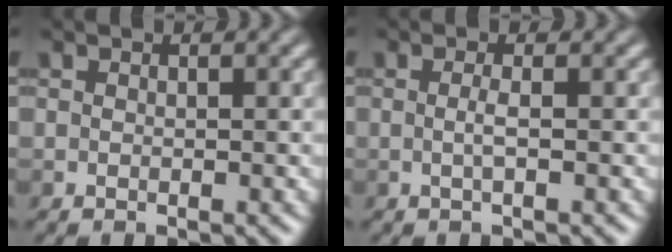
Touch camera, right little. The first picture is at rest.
{"total": 0.9, "force": [-0.2, -0.3, 0.8], "torque": [-0.020, -0.001, -0.001]}